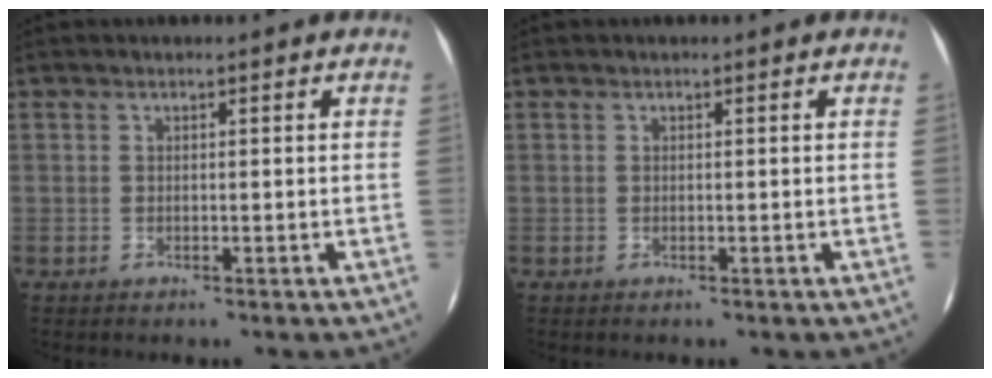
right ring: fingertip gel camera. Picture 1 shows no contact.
{"total": 0.0}